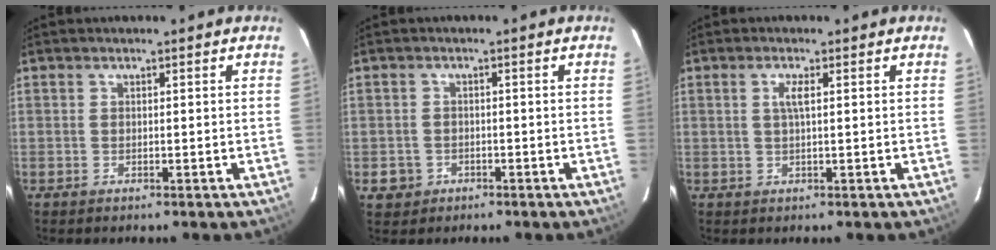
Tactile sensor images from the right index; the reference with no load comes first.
{"total": 3.4, "force": [-1.3, 3.1, 0.5], "torque": [-0.021, 0.004, -0.015]}
{"total": 2.0, "force": [0.5, 0.1, 1.9], "torque": [-0.036, 0.002, 0.008]}